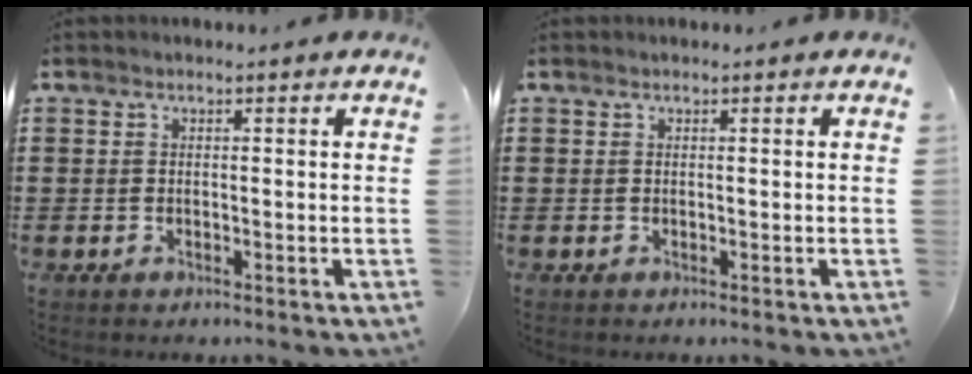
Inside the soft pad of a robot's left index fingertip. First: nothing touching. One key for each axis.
{"total": 0.0}